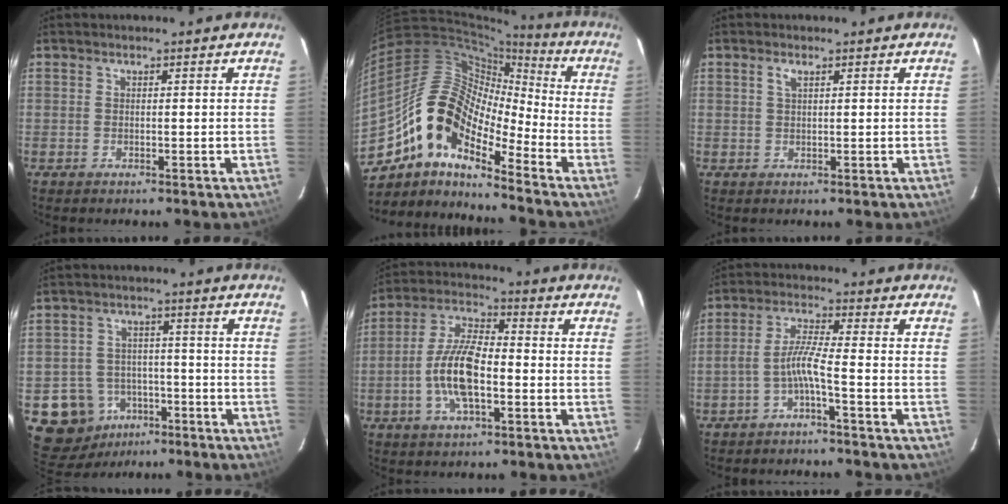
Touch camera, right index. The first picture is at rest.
{"total": 14.9, "force": [-9.7, 5.9, 9.6], "torque": [-0.158, 0.005, -0.198]}
{"total": 1.3, "force": [0.6, 0.4, 1.0], "torque": [-0.021, 0.003, 0.011]}
{"total": 10.6, "force": [-4.9, 9.1, 2.1], "torque": [-0.077, 0.025, -0.059]}
{"total": 11.2, "force": [-2.9, 4.2, 9.9], "torque": [-0.206, 0.006, -0.058]}
{"total": 4.7, "force": [-2.5, -0.5, 3.9], "torque": [-0.096, 0.011, -0.049]}